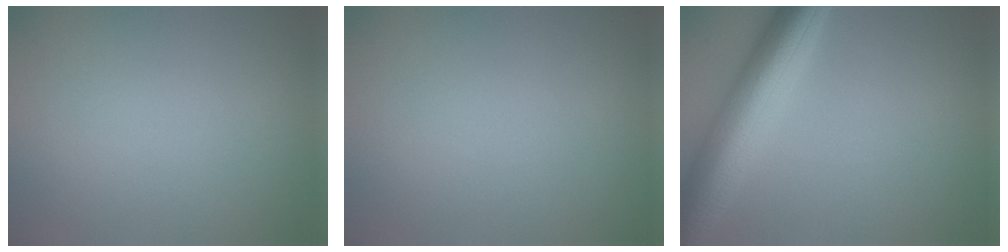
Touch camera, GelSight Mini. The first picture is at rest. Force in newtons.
{"total": 0.0}
{"total": 8.3, "press": 8.3, "slide": 0.1}